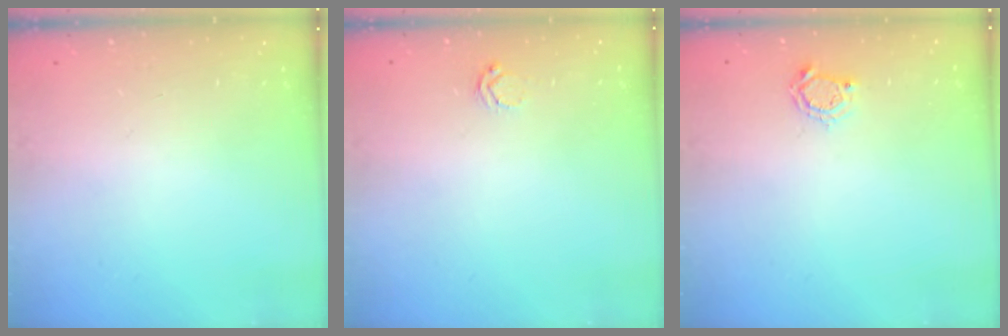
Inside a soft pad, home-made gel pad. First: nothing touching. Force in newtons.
{"total": 3.0, "press": 3.0, "slide": 0.5}
{"total": 4.1, "press": 4.0, "slide": 0.4}